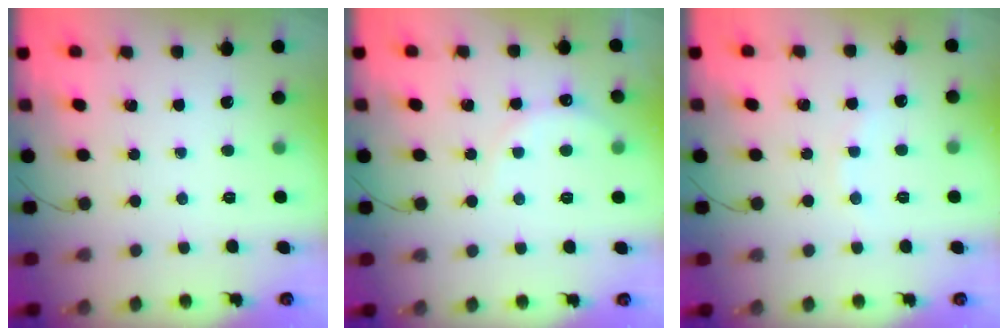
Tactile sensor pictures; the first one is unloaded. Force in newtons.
{"total": 6.7, "press": 6.6, "slide": 1.5}
{"total": 4.4, "press": 4.2, "slide": 1.1}